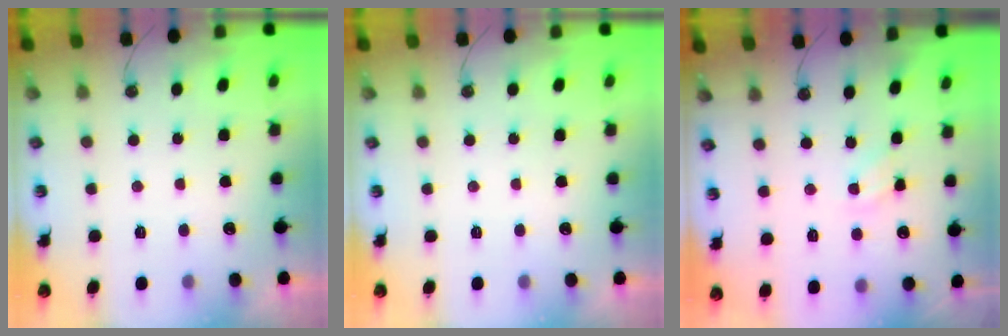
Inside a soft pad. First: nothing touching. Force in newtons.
{"total": 0.0}
{"total": 3.2, "press": 3.2, "slide": 0.2}